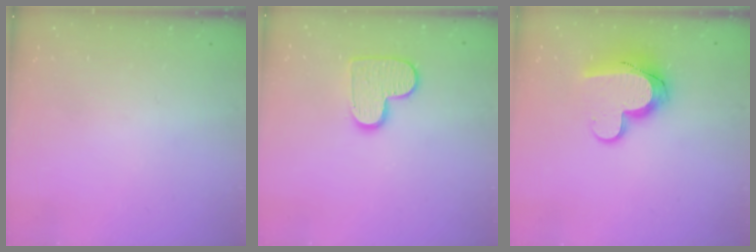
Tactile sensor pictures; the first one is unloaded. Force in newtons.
{"total": 11.4, "press": 11.3, "slide": 0.6}
{"total": 12.4, "press": 12.4, "slide": 0.6}